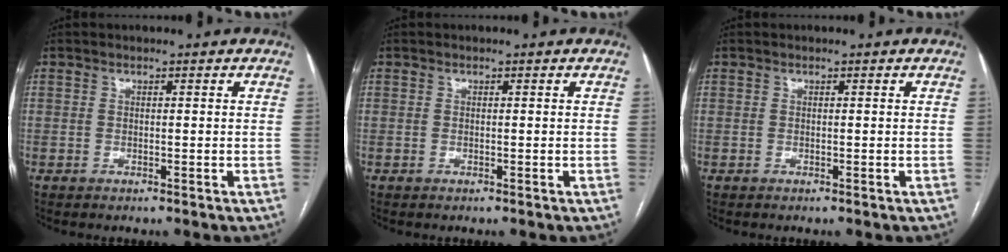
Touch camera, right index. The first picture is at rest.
{"total": 0.0}
{"total": 0.0}